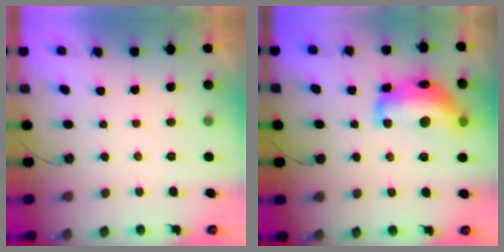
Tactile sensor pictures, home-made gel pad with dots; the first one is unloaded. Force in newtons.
{"total": 19.6, "press": 19.6, "slide": 1.1}